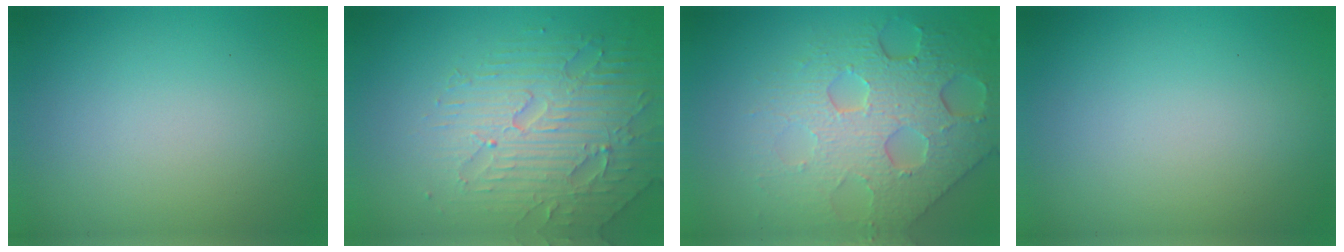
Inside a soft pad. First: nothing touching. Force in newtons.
{"total": 4.8, "press": 4.7, "slide": 1.1}
{"total": 7.9, "press": 5.4, "slide": 5.8}
{"total": 0.0}